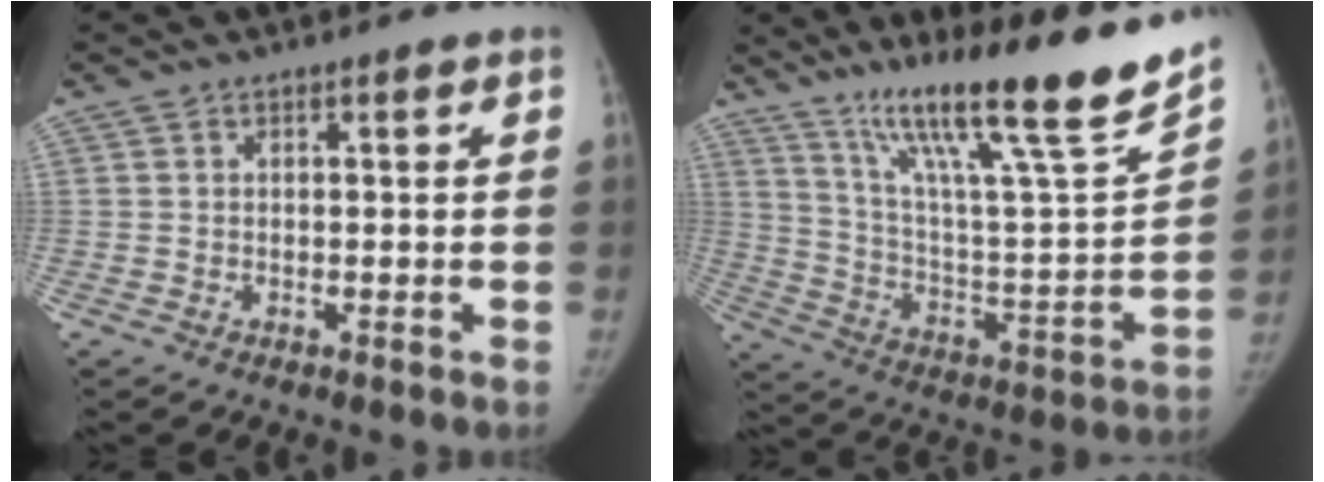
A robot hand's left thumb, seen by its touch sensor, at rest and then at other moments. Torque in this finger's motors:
{"motor_torque": [1.24, -0.92, 1.58, -1.18, 0.37]}